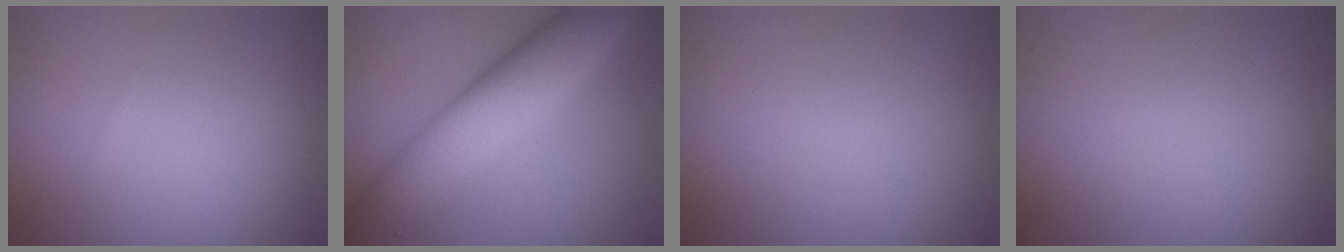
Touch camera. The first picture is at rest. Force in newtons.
{"total": 10.5, "press": 10.5, "slide": 0.0}
{"total": 0.0}
{"total": 0.0}